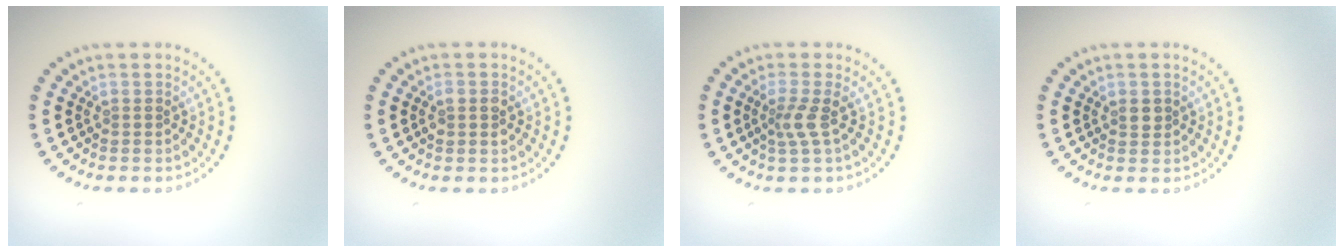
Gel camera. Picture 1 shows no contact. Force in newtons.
{"total": 1.3, "press": 1.3, "slide": 0.1}
{"total": 2.0, "press": 1.3, "slide": 1.5}
{"total": 1.1, "press": 1.0, "slide": 0.4}